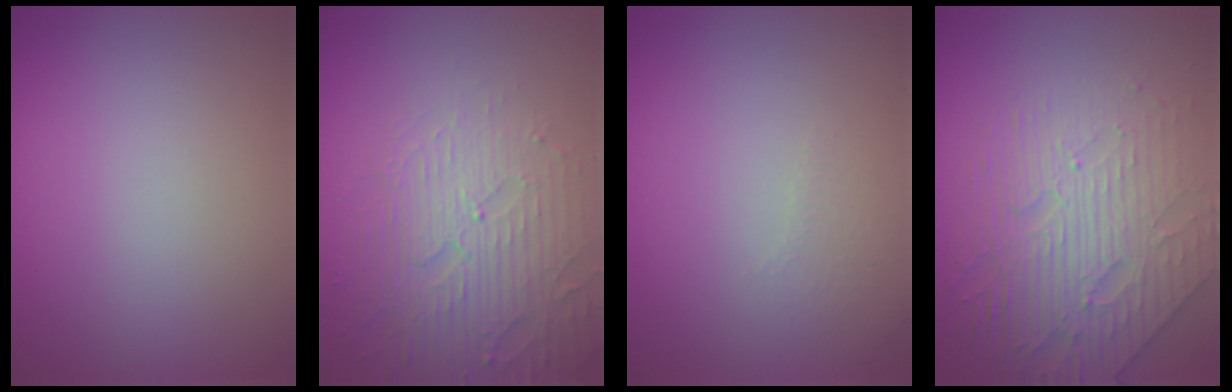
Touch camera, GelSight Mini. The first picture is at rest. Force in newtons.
{"total": 4.5, "press": 4.3, "slide": 1.3}
{"total": 1.4, "press": 1.3, "slide": 0.4}
{"total": 6.0, "press": 4.9, "slide": 3.5}